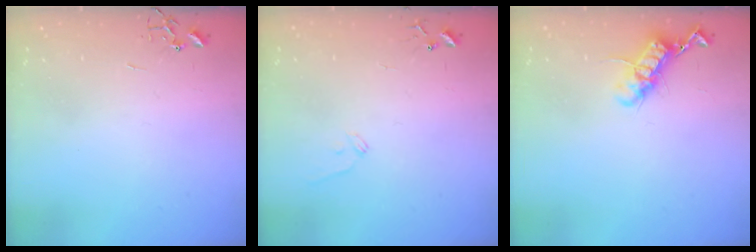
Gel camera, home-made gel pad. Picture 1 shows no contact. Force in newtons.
{"total": 6.6, "press": 6.6, "slide": 0.6}
{"total": 12.2, "press": 12.2, "slide": 0.6}